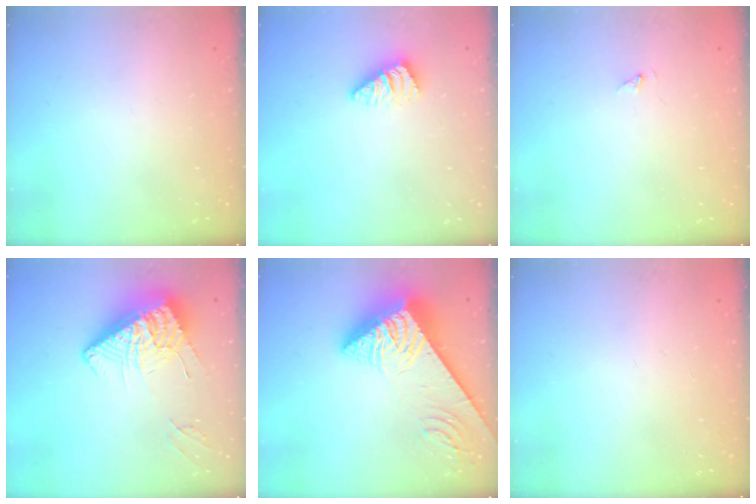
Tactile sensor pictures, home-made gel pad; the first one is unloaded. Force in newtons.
{"total": 1.0, "press": 1.0, "slide": 0.3}
{"total": 0.9, "press": 0.9, "slide": 0.1}
{"total": 13.7, "press": 13.6, "slide": 1.3}
{"total": 8.4, "press": 8.3, "slide": 1.1}
{"total": 0.0}